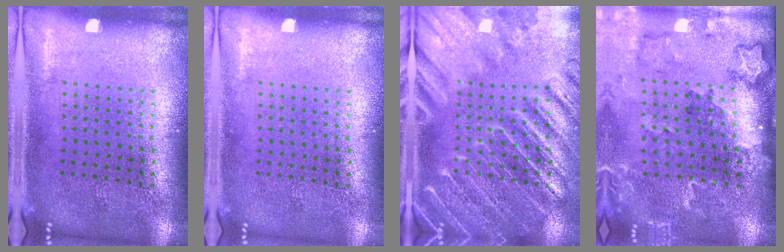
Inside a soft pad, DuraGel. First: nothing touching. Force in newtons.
{"total": 0.0}
{"total": 3.8, "press": 3.6, "slide": 1.4}
{"total": 1.8, "press": 1.8, "slide": 0.2}